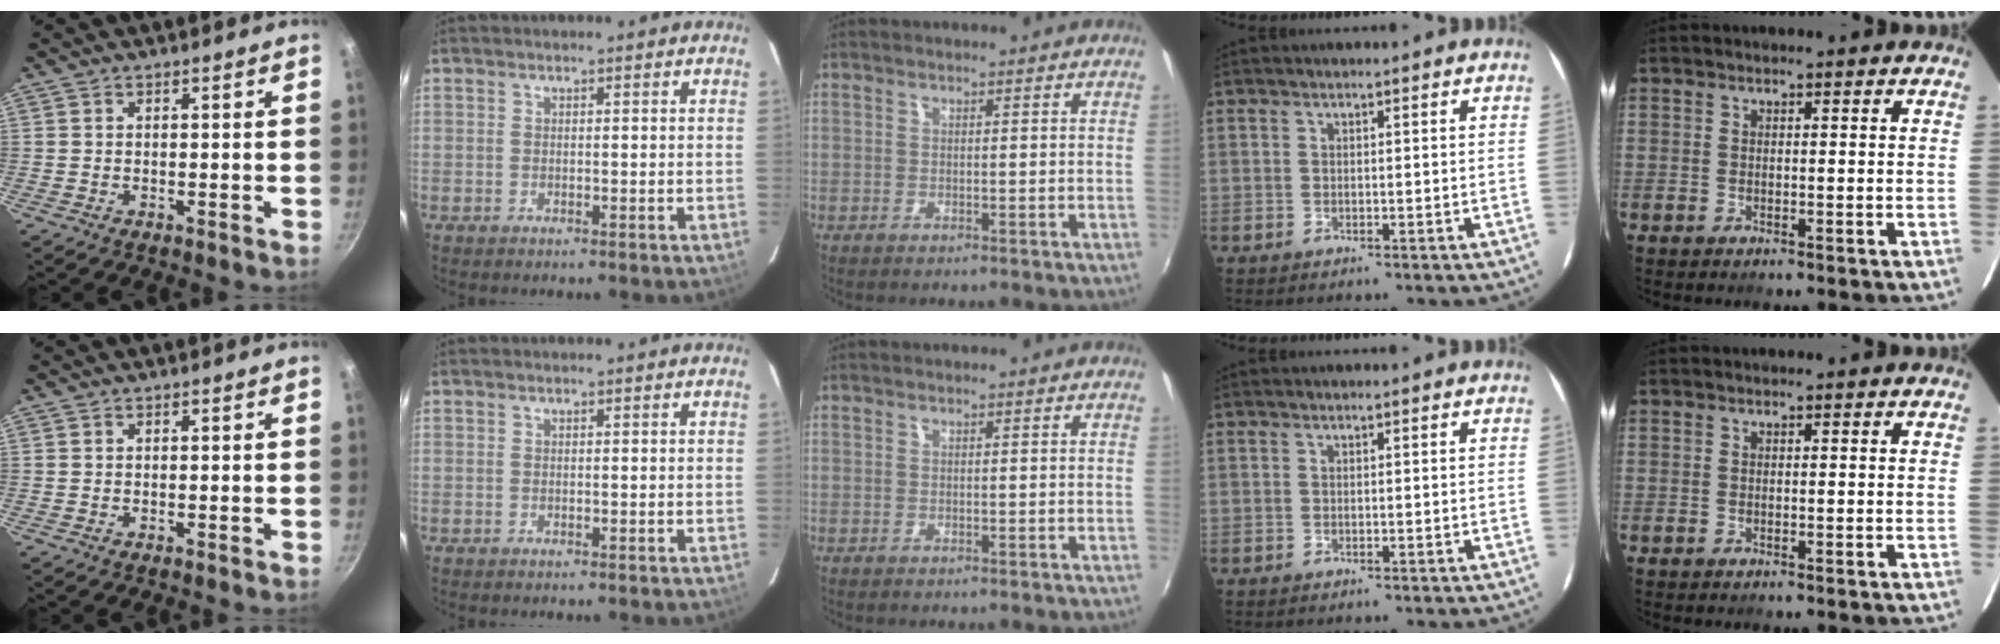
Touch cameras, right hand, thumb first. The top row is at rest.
{}